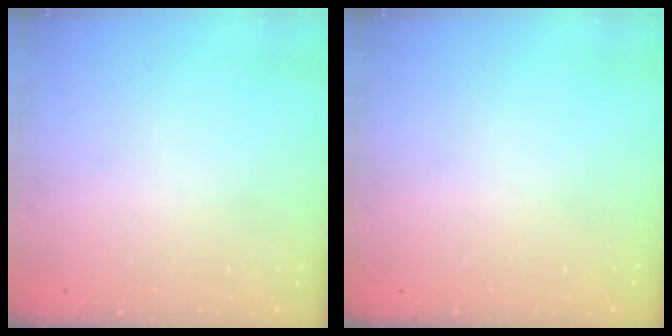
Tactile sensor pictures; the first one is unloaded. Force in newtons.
{"total": 0.0}